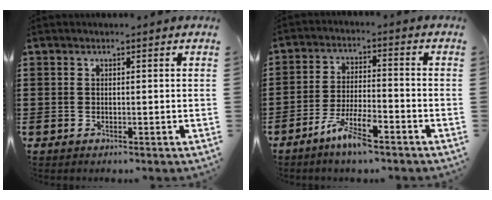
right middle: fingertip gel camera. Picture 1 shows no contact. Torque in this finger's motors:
{"motor_torque": [1.08, -1.06, 0.16, 0.07]}